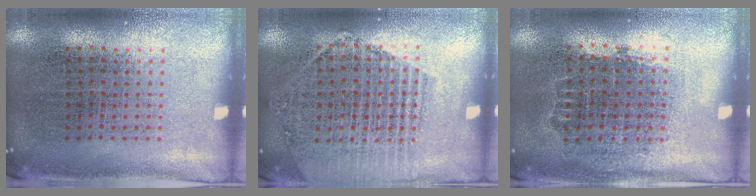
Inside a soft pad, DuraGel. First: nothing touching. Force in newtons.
{"total": 1.6, "press": 1.5, "slide": 0.4}
{"total": 0.7, "press": 0.6, "slide": 0.3}